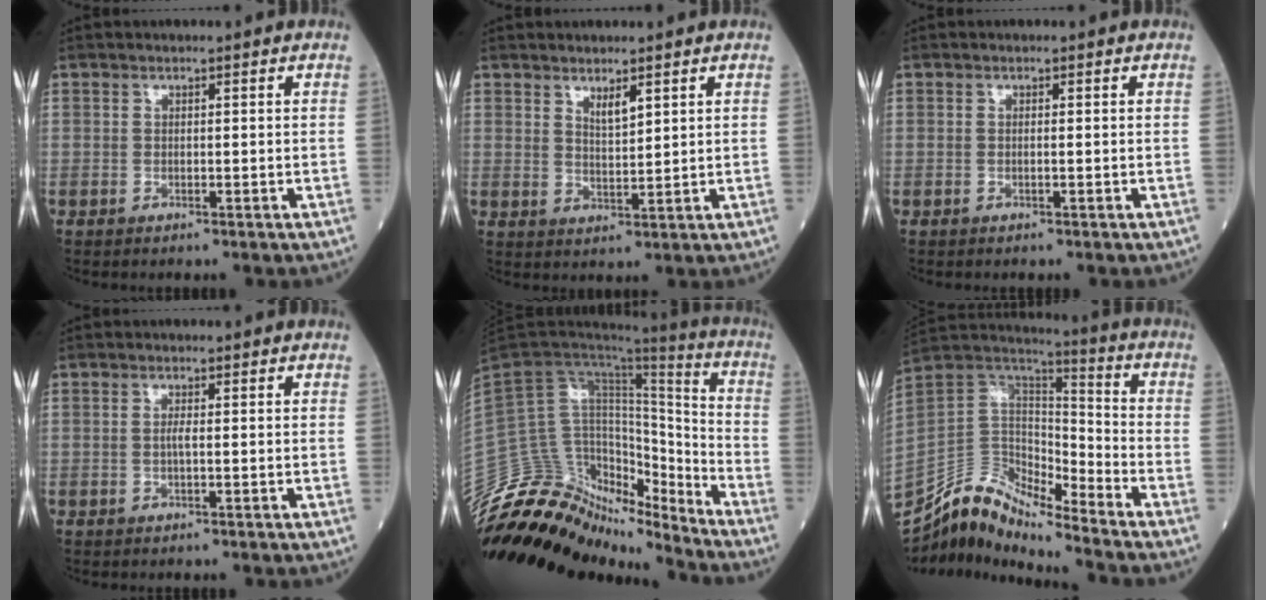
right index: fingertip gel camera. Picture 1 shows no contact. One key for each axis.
{"total": 2.8, "fx": 1.9, "fy": 0.5, "fz": 2.0, "tx": -0.040, "ty": -0.007, "tz": 0.039}
{"total": 0.0}
{"total": 1.0, "fx": -0.2, "fy": -0.1, "fz": 1.0, "tx": -0.023, "ty": 0.000, "tz": -0.005}
{"total": 21.4, "fx": -19.7, "fy": 5.8, "fz": 6.0, "tx": -0.123, "ty": 0.062, "tz": -0.332}
{"total": 12.6, "fx": -11.9, "fy": 2.6, "fz": 3.0, "tx": -0.059, "ty": 0.079, "tz": -0.227}